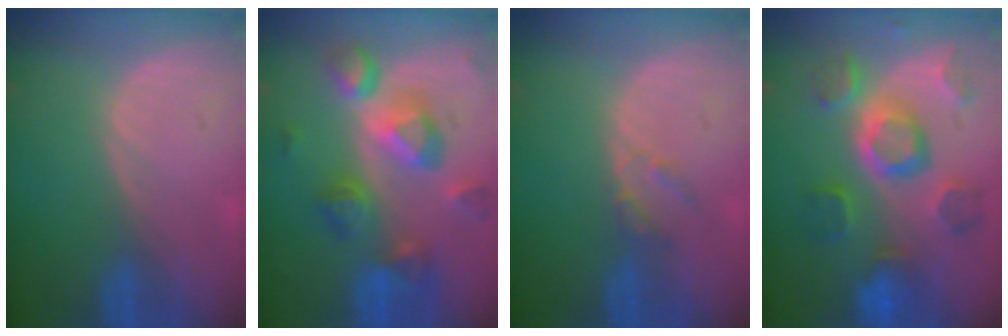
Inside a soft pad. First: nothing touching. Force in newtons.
{"total": 10.4, "press": 9.3, "slide": 4.8}
{"total": 2.2, "press": 2.1, "slide": 0.4}
{"total": 11.4, "press": 10.1, "slide": 5.3}